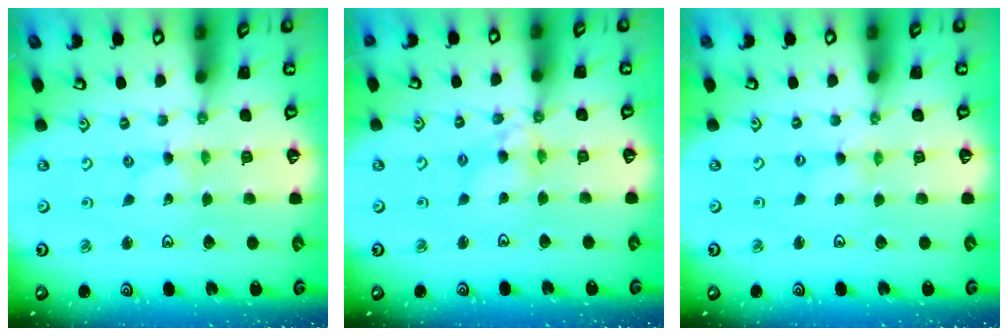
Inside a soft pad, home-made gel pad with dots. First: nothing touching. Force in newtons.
{"total": 6.4, "press": 6.3, "slide": 0.7}
{"total": 0.5, "press": 0.5, "slide": 0.1}